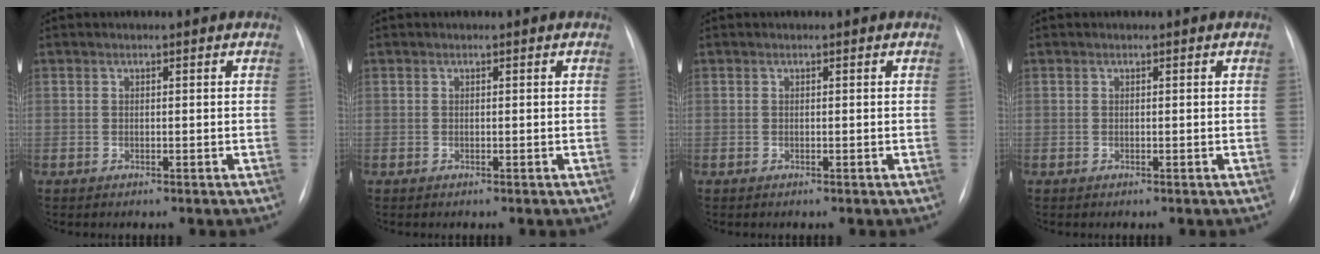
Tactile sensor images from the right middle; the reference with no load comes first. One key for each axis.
{"total": 0.0}
{"total": 0.0}
{"total": 0.0}